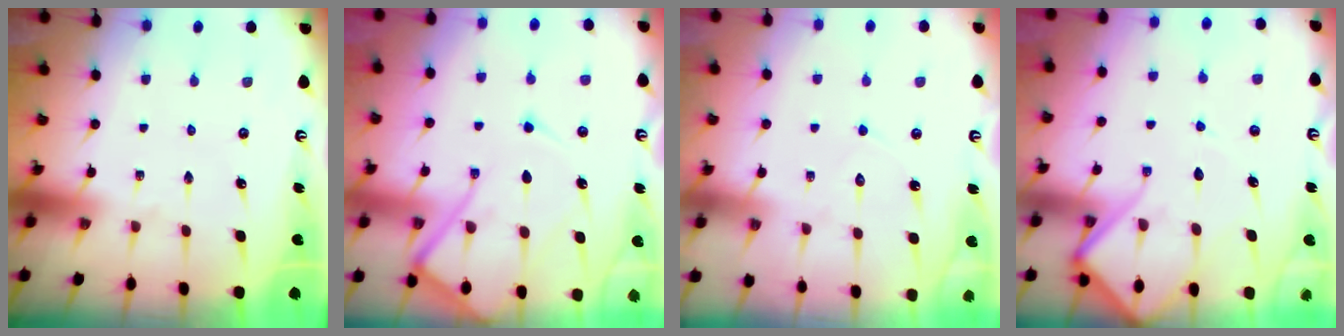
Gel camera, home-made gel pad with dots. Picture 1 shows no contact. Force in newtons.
{"total": 13.1, "press": 13.0, "slide": 1.4}
{"total": 6.1, "press": 6.1, "slide": 0.6}
{"total": 10.3, "press": 10.2, "slide": 1.0}